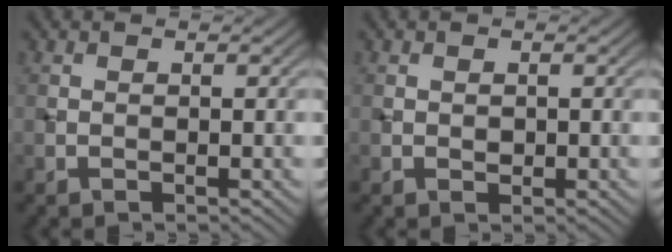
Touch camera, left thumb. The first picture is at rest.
{"total": 0.7, "force": [0.0, 0.6, 0.4], "torque": [-0.006, -0.003, -0.002]}